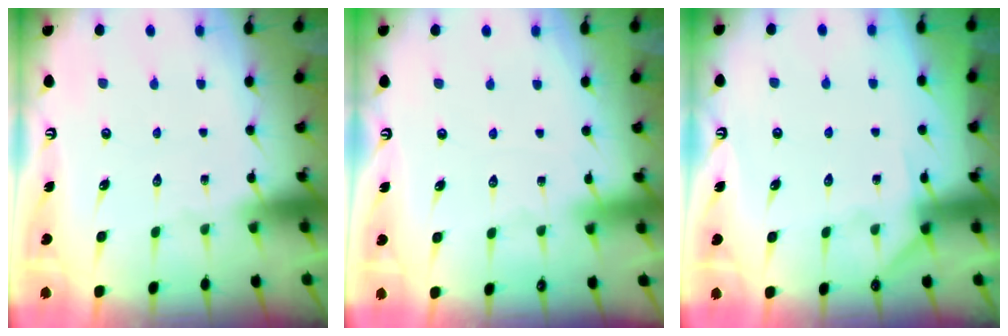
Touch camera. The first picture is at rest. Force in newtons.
{"total": 1.4, "press": 1.3, "slide": 0.3}
{"total": 5.2, "press": 5.1, "slide": 0.8}